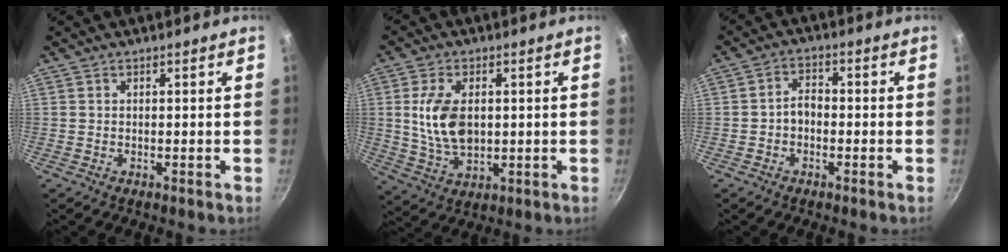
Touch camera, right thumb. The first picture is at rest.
{"total": 10.8, "force": [1.2, 6.4, 8.6], "torque": [-0.155, -0.011, 0.027]}
{"total": 3.8, "force": [-1.0, 2.8, 2.4], "torque": [-0.025, 0.020, -0.023]}